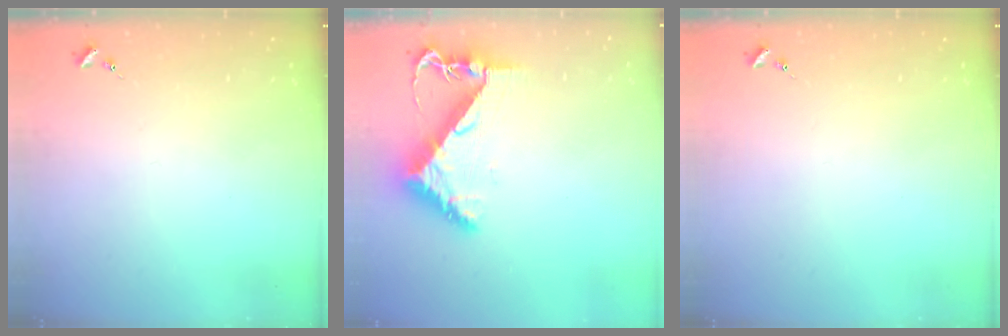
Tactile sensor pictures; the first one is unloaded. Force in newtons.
{"total": 8.3, "press": 8.2, "slide": 1.0}
{"total": 0.0}